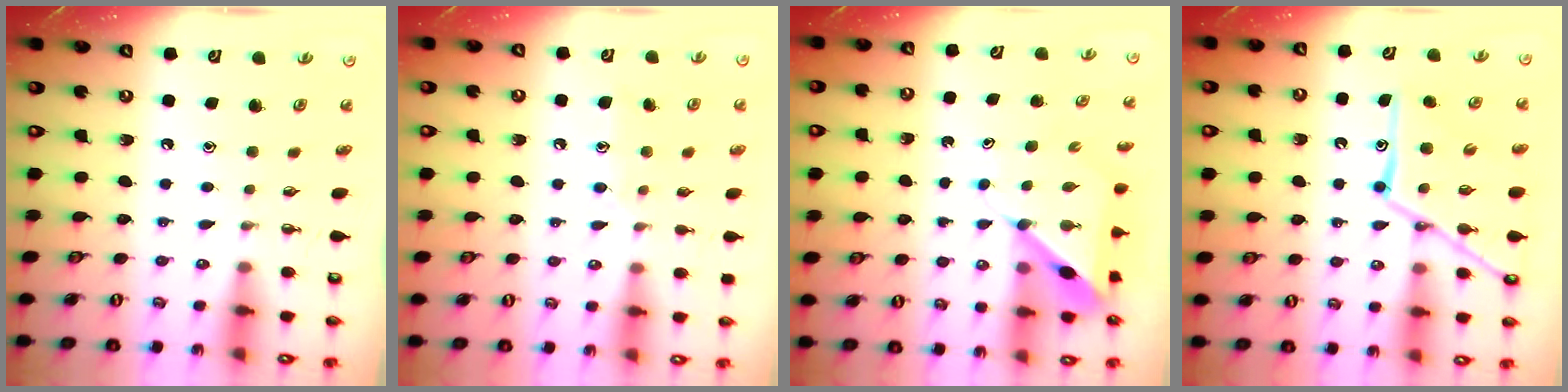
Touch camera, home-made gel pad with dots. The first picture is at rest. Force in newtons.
{"total": 7.3, "press": 7.3, "slide": 0.5}
{"total": 7.8, "press": 7.8, "slide": 0.7}
{"total": 16.8, "press": 16.8, "slide": 1.4}